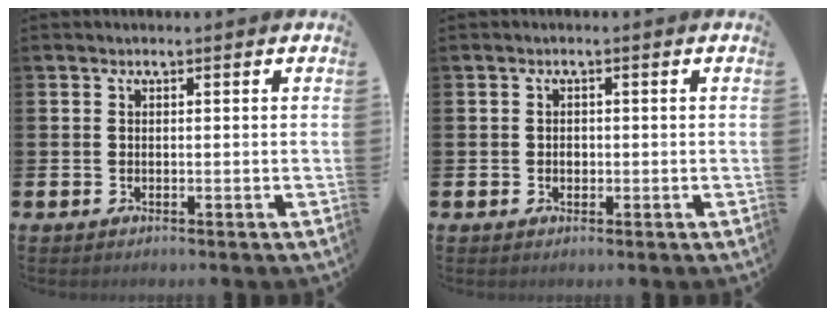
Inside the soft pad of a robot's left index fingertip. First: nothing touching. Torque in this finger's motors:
{"motor_torque": [0.12, 0.10, 0.00, 0.01]}